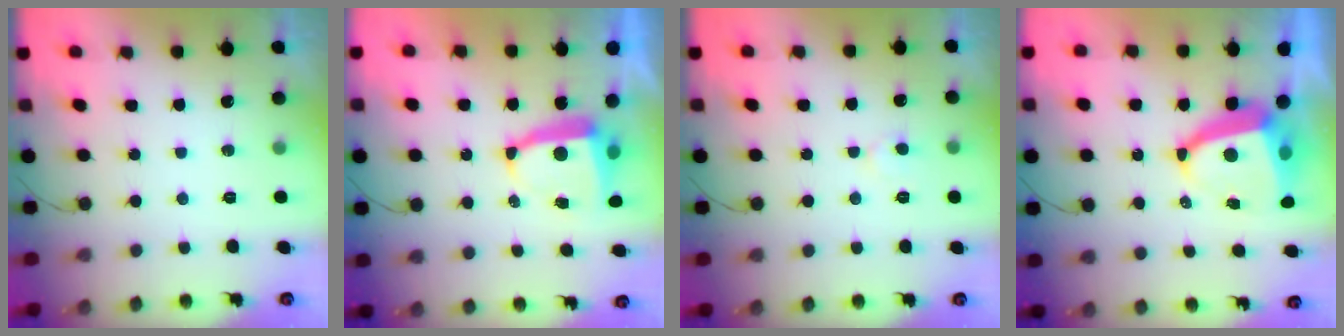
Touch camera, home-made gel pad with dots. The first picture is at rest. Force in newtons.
{"total": 6.4, "press": 6.4, "slide": 0.4}
{"total": 4.5, "press": 4.4, "slide": 0.3}
{"total": 9.2, "press": 9.2, "slide": 0.9}